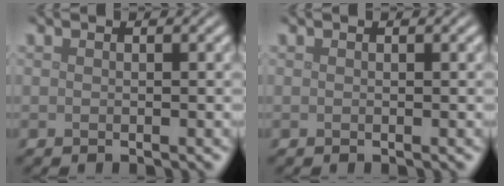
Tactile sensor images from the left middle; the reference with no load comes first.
{"total": 0.0}